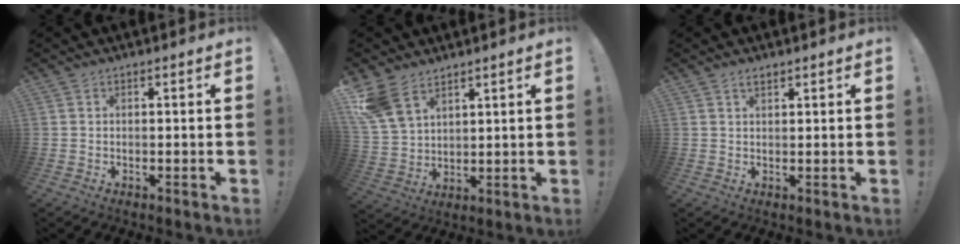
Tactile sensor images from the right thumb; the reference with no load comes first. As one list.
[{"total": 11.1, "force": [7.7, 6.3, 4.8], "torque": [-0.097, -0.040, 0.154]}, {"total": 1.5, "force": [1.1, 0.5, 0.8], "torque": [-0.015, 0.000, 0.021]}]